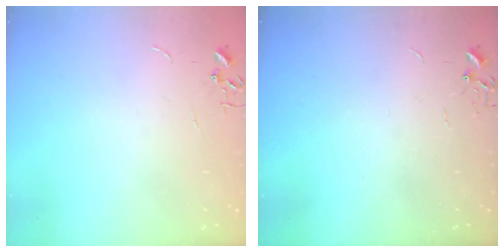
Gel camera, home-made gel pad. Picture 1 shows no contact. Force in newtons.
{"total": 0.0}